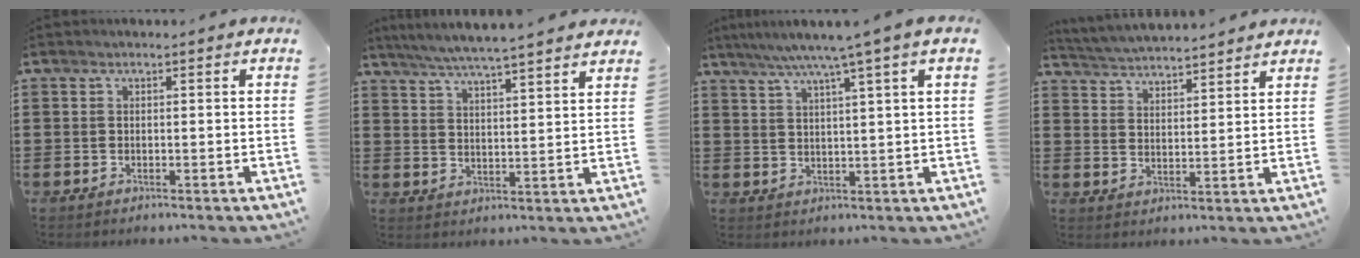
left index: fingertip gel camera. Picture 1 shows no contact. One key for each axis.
{"total": 5.3, "fx": 5.0, "fy": -0.5, "fz": 1.8, "tx": -0.053, "ty": -0.024, "tz": 0.087}
{"total": 5.5, "fx": 3.8, "fy": -1.0, "fz": 3.9, "tx": -0.087, "ty": -0.012, "tz": 0.061}
{"total": 3.9, "fx": 3.9, "fy": -0.2, "fz": 0.1, "tx": -0.019, "ty": -0.023, "tz": 0.066}